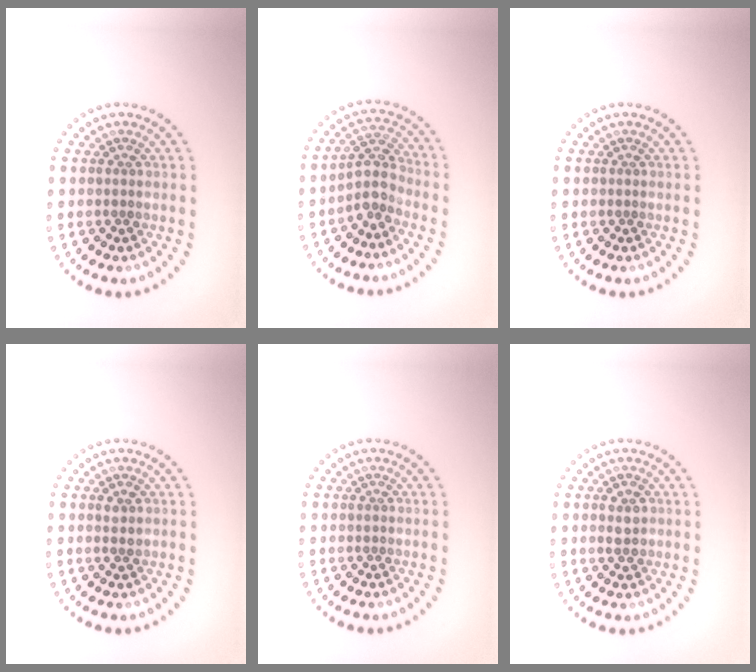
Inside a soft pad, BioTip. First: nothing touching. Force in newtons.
{"total": 2.9, "press": 2.4, "slide": 1.7}
{"total": 0.0}
{"total": 0.9, "press": 0.8, "slide": 0.1}
{"total": 0.0}
{"total": 1.6, "press": 1.6, "slide": 0.2}